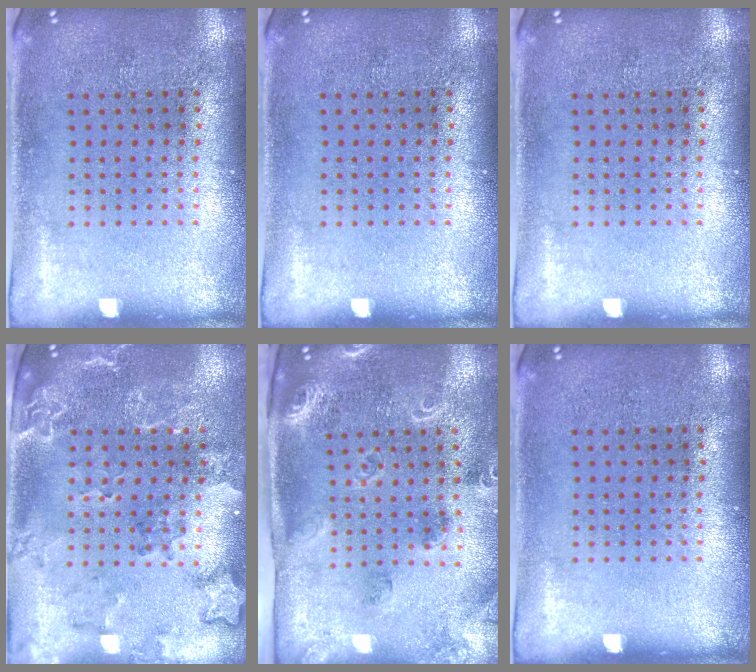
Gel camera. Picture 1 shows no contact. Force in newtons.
{"total": 0.0}
{"total": 0.0}
{"total": 2.1, "press": 2.0, "slide": 0.7}
{"total": 1.7, "press": 1.7, "slide": 0.3}
{"total": 0.0}